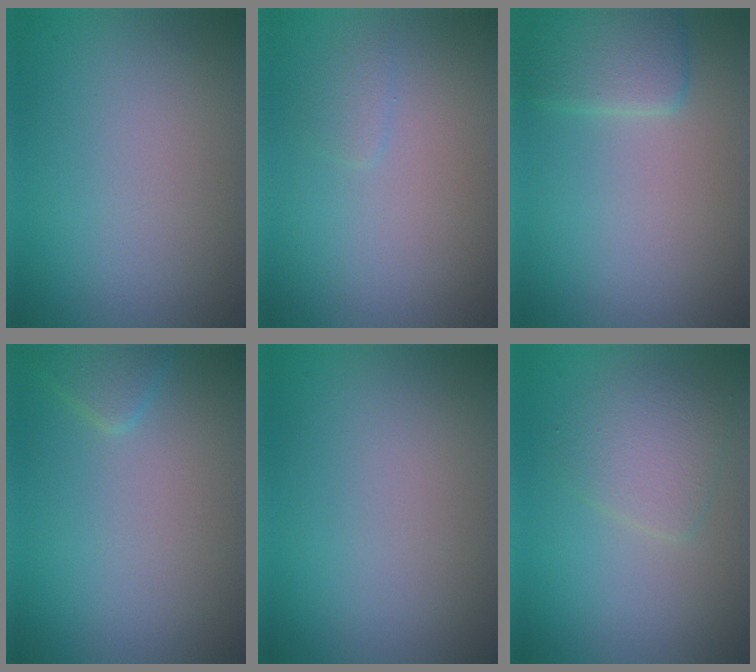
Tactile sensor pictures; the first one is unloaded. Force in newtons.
{"total": 0.8, "press": 0.8, "slide": 0.0}
{"total": 2.9, "press": 2.9, "slide": 0.1}
{"total": 1.4, "press": 1.4, "slide": 0.1}
{"total": 0.0}
{"total": 2.7, "press": 2.7, "slide": 0.1}